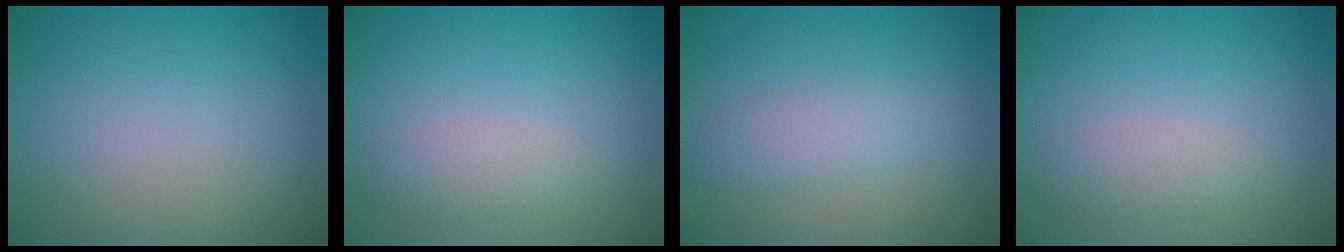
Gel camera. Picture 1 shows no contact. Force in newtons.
{"total": 1.9, "press": 1.9, "slide": 0.0}
{"total": 2.3, "press": 2.3, "slide": 0.0}
{"total": 1.9, "press": 1.9, "slide": 0.0}